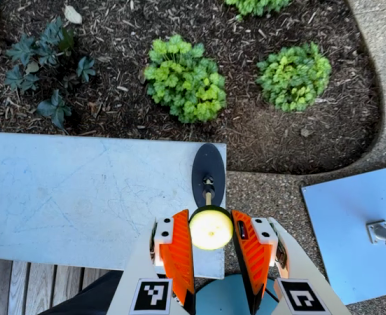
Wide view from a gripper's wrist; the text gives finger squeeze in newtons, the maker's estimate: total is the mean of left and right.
{"total": 10.1, "left": 11.0, "right": 9.2}